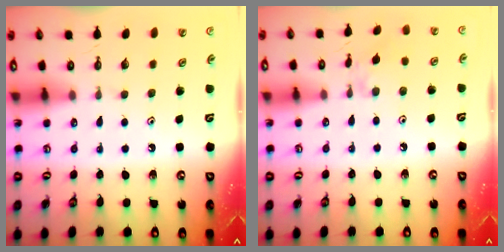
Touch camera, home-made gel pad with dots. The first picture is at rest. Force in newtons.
{"total": 2.4, "press": 2.3, "slide": 0.5}